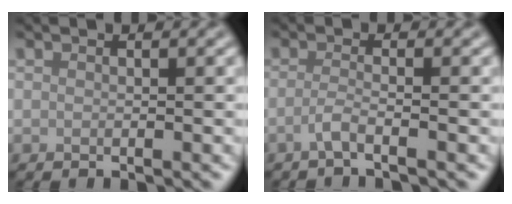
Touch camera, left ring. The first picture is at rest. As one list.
[{"total": 1.9, "force": [-1.2, 0.4, 1.4], "torque": [-0.025, -0.002, -0.033]}]